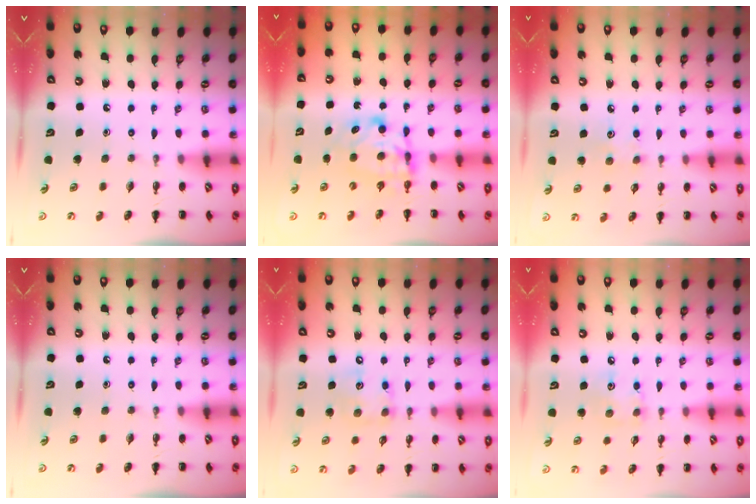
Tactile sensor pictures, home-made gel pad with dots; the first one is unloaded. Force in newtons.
{"total": 6.0, "press": 6.0, "slide": 0.4}
{"total": 5.1, "press": 4.9, "slide": 1.4}
{"total": 0.0}
{"total": 8.6, "press": 8.5, "slide": 1.1}
{"total": 6.0, "press": 6.0, "slide": 0.9}